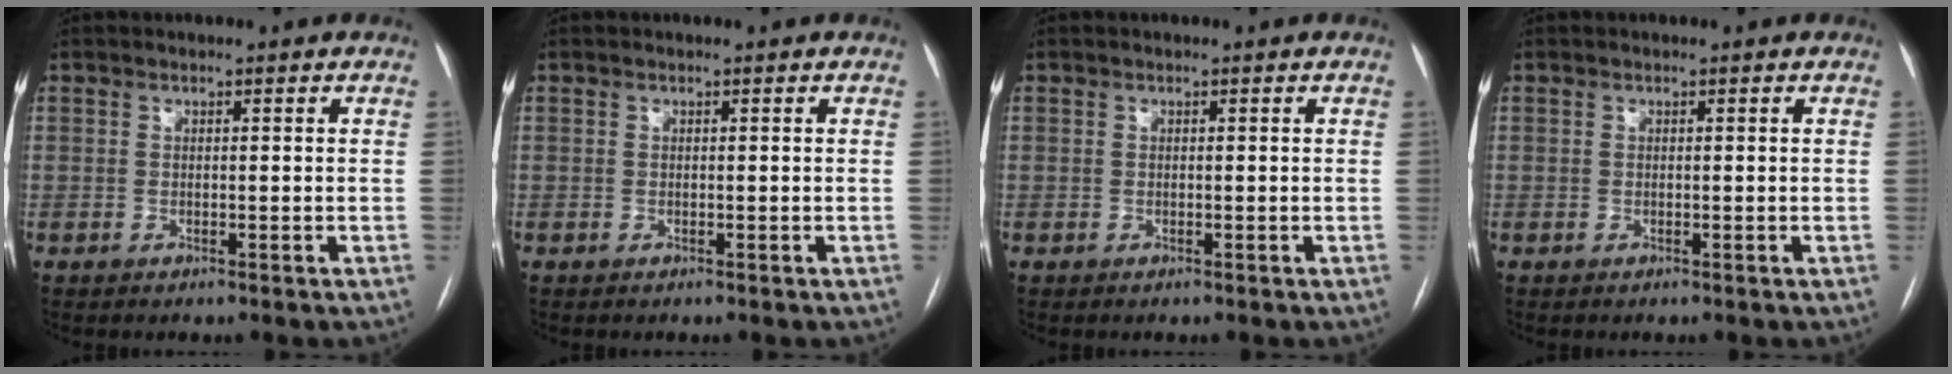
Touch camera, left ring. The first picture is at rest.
{"total": 0.0}
{"total": 0.0}
{"total": 0.0}